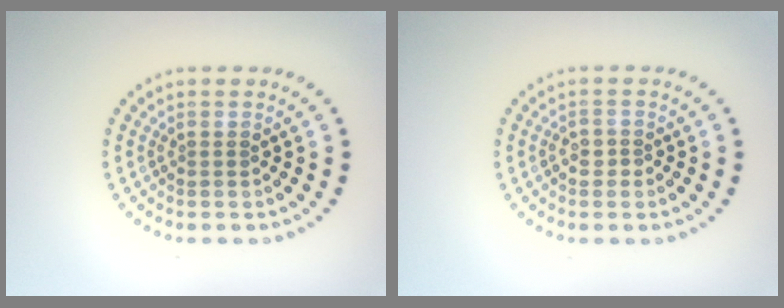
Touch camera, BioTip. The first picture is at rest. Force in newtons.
{"total": 1.5, "press": 1.3, "slide": 0.6}